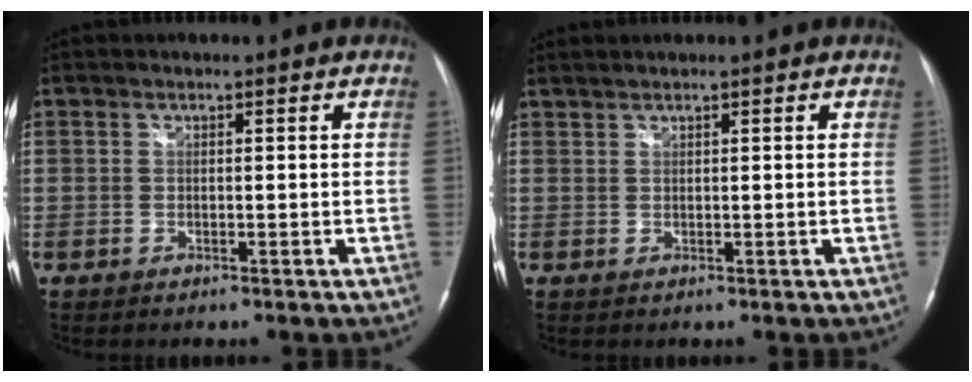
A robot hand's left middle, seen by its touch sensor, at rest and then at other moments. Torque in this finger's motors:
{"motor_torque": [0.24, -0.35, -0.04, 0.00]}